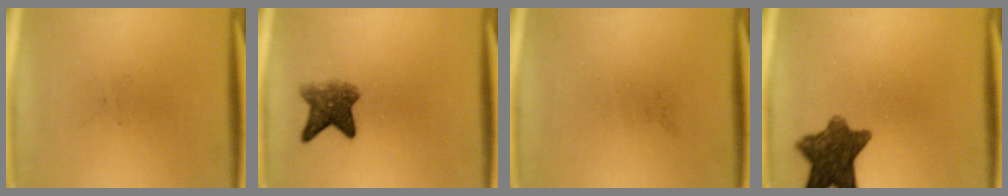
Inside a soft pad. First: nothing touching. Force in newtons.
{"total": 5.2}
{"total": 0.0}
{"total": 10.0}